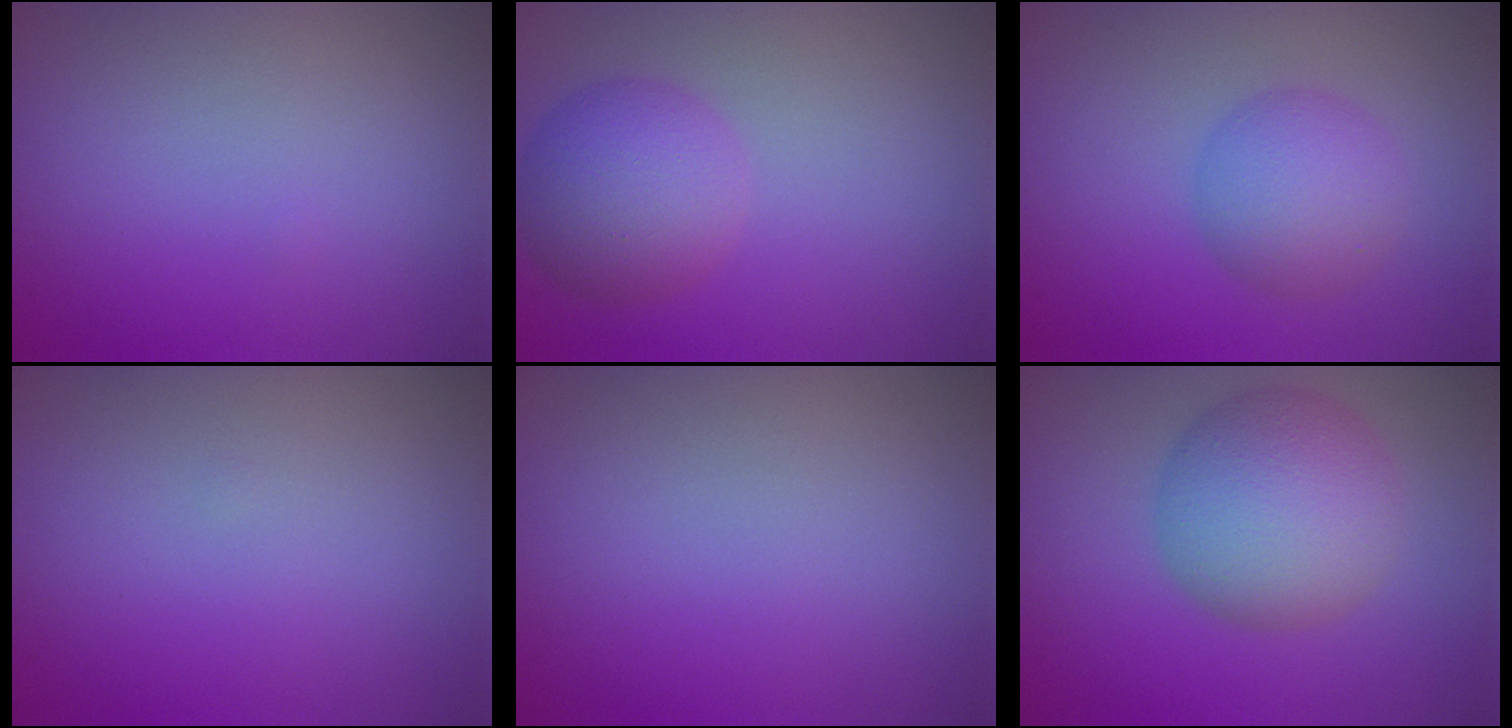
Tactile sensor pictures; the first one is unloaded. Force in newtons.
{"total": 4.7, "press": 4.7, "slide": 0.2}
{"total": 4.0, "press": 4.0, "slide": 0.1}
{"total": 0.0}
{"total": 0.0}
{"total": 7.0, "press": 7.0, "slide": 0.2}